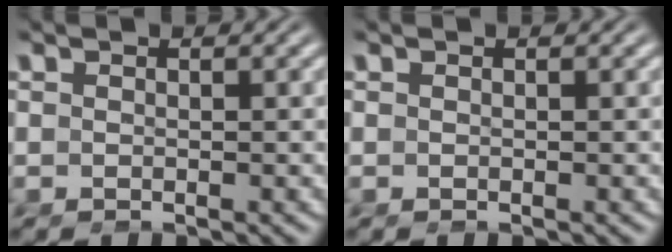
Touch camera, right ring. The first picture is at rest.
{"total": 0.0}